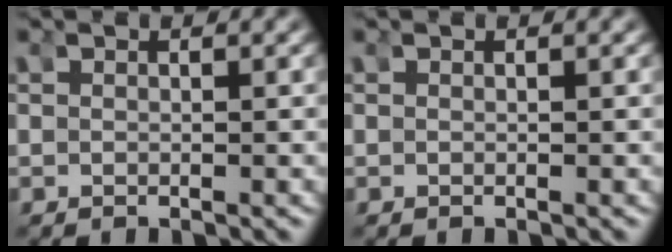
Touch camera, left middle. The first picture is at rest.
{"total": 0.0}